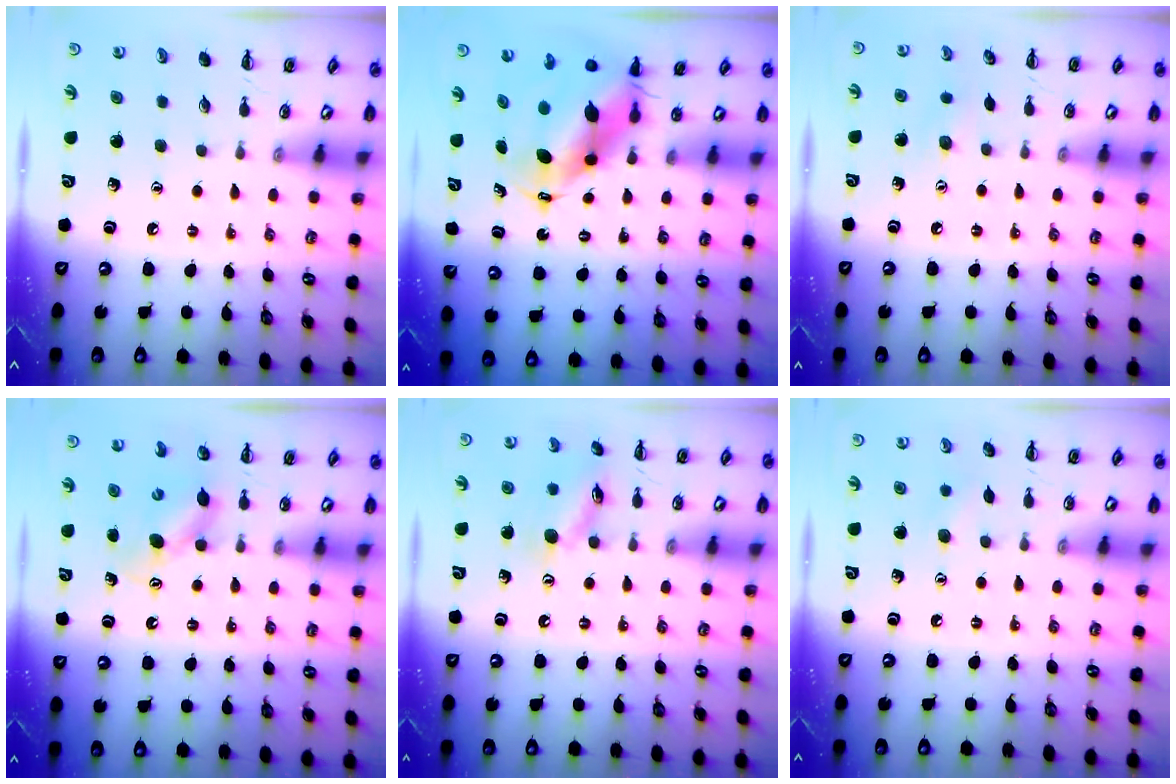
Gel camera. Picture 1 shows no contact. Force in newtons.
{"total": 7.7, "press": 7.4, "slide": 2.3}
{"total": 6.1, "press": 6.0, "slide": 1.1}
{"total": 5.7, "press": 5.7, "slide": 0.5}
{"total": 11.7, "press": 11.7, "slide": 0.8}
{"total": 5.2, "press": 5.0, "slide": 1.3}